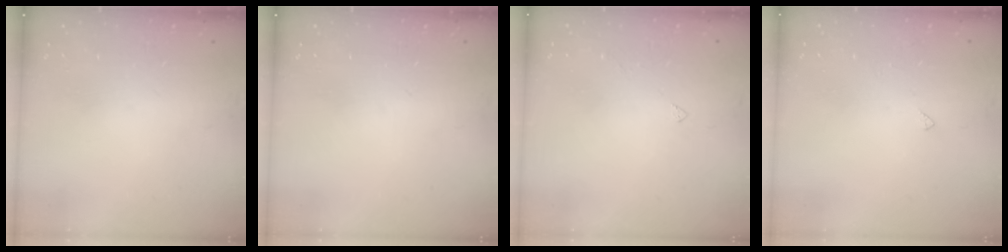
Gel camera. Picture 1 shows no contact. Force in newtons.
{"total": 0.0}
{"total": 2.3, "press": 2.3, "slide": 0.5}
{"total": 2.8, "press": 2.7, "slide": 0.4}